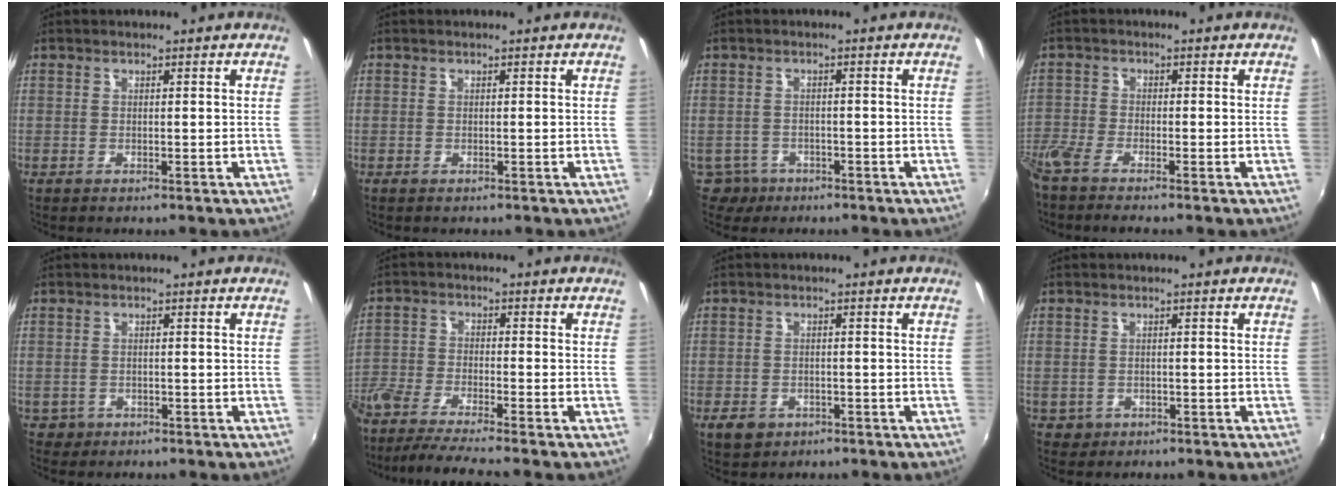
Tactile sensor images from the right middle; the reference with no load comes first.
{"total": 0.0}
{"total": 3.8, "force": [-2.3, 3.0, 0.4], "torque": [-0.020, 0.000, -0.037]}
{"total": 5.1, "force": [-4.4, 0.4, 2.6], "torque": [-0.070, -0.021, -0.091]}
{"total": 2.2, "force": [-0.8, 2.0, 0.5], "torque": [-0.016, -0.004, -0.009]}
{"total": 11.1, "force": [-9.6, 0.5, 5.5], "torque": [-0.131, -0.027, -0.179]}
{"total": 4.0, "force": [-2.1, 3.0, 1.8], "torque": [-0.043, -0.005, -0.031]}
{"total": 2.2, "force": [-0.6, 2.0, 0.6], "torque": [-0.017, -0.004, -0.004]}